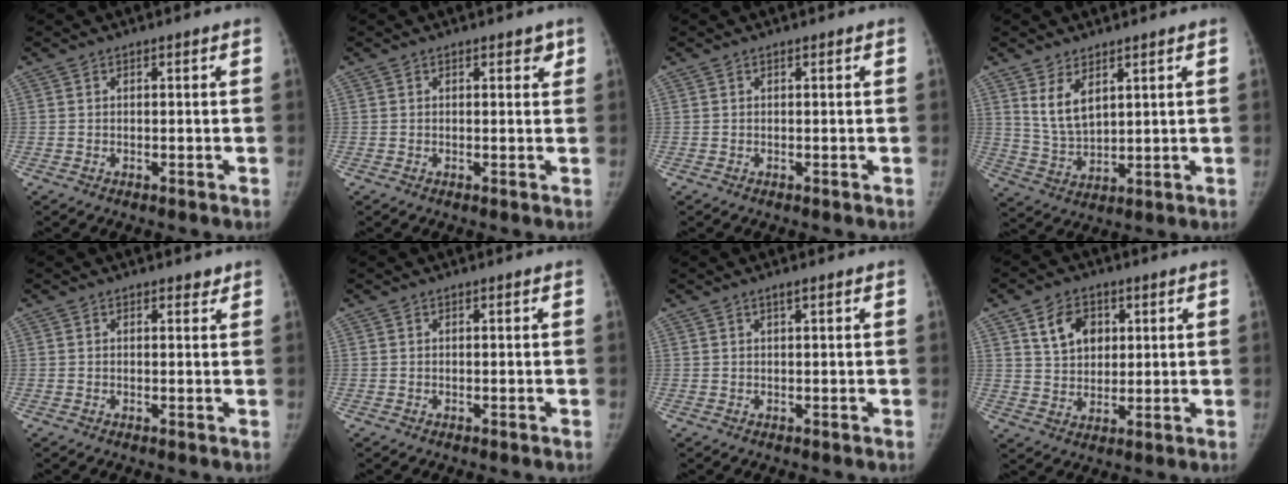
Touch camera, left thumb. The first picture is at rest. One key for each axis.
{"total": 1.4, "fx": 0.9, "fy": 0.9, "fz": 0.7, "tx": 0.009, "ty": -0.002, "tz": 0.007}
{"total": 0.0}
{"total": 6.8, "fx": 3.5, "fy": 3.4, "fz": 4.7, "tx": -0.078, "ty": -0.024, "tz": 0.080}
{"total": 1.1, "fx": 0.9, "fy": 0.6, "fz": 0.2, "tx": 0.005, "ty": -0.006, "tz": 0.008}
{"total": 0.0}
{"total": 0.8, "fx": 0.5, "fy": 0.0, "fz": 0.7, "tx": -0.010, "ty": 0.001, "tz": 0.009}
{"total": 8.4, "fx": 3.4, "fy": 6.2, "fz": 4.5, "tx": -0.045, "ty": -0.015, "tz": 0.064}